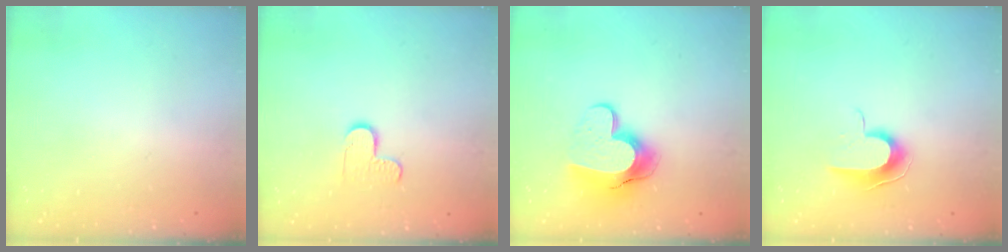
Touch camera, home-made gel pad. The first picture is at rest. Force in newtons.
{"total": 5.6, "press": 5.5, "slide": 0.4}
{"total": 13.1, "press": 13.0, "slide": 1.2}
{"total": 8.9, "press": 8.9, "slide": 0.8}